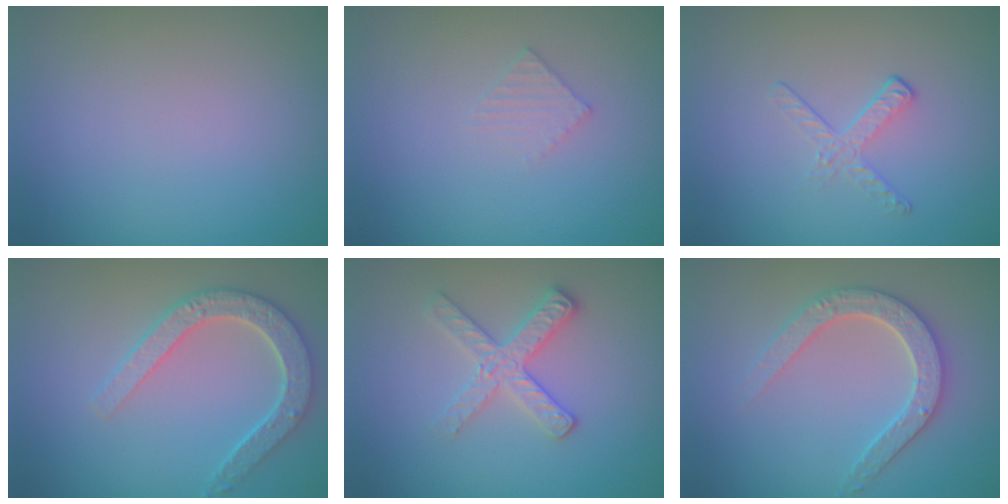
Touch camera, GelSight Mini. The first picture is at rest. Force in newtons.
{"total": 1.1, "press": 1.1, "slide": 0.0}
{"total": 1.7, "press": 0.7, "slide": 1.5}
{"total": 4.0, "press": 3.5, "slide": 2.1}
{"total": 2.7, "press": 2.6, "slide": 0.9}
{"total": 3.2, "press": 3.1, "slide": 0.7}